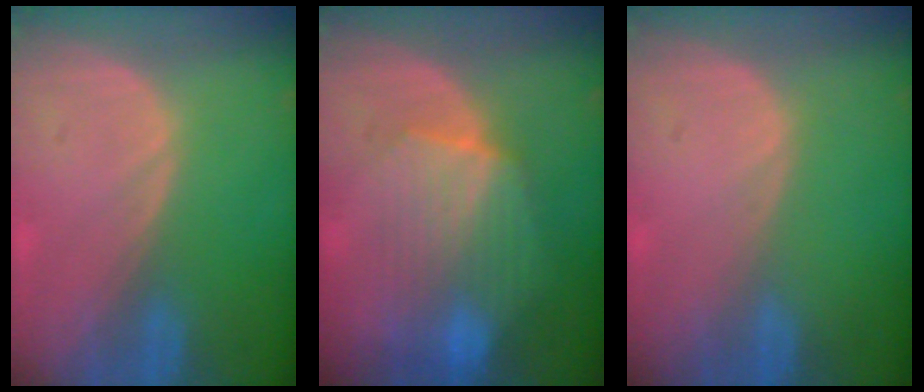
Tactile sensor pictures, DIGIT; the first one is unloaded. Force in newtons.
{"total": 8.2, "press": 8.1, "slide": 1.3}
{"total": 0.0}